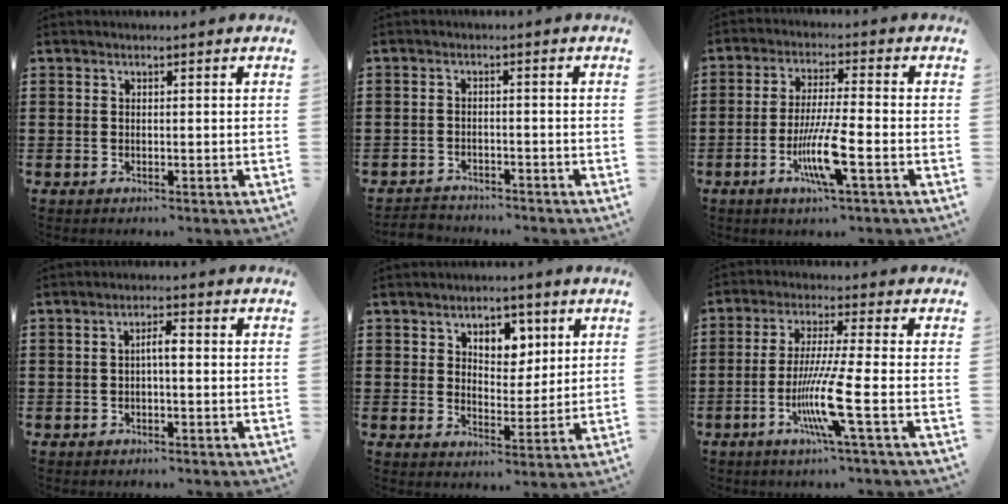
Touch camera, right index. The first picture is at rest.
{"total": 2.3, "force": [-2.3, 0.3, -0.3], "torque": [-0.002, 0.001, -0.052]}
{"total": 8.5, "force": [-3.3, 0.8, 7.8], "torque": [-0.159, -0.016, -0.064]}
{"total": 2.4, "force": [-0.3, 0.5, 2.3], "torque": [-0.044, 0.005, -0.008]}
{"total": 4.9, "force": [2.7, 3.5, 2.1], "torque": [-0.042, 0.006, 0.043]}
{"total": 9.8, "force": [-3.3, -0.2, 9.2], "torque": [-0.189, -0.021, -0.067]}